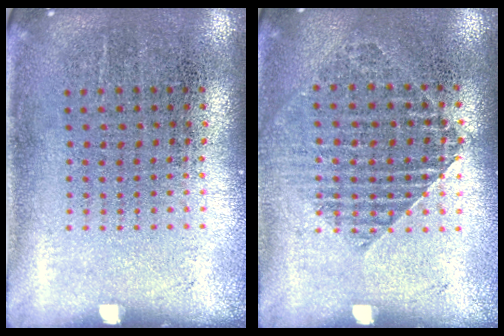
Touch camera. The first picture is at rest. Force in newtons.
{"total": 1.3, "press": 1.2, "slide": 0.4}